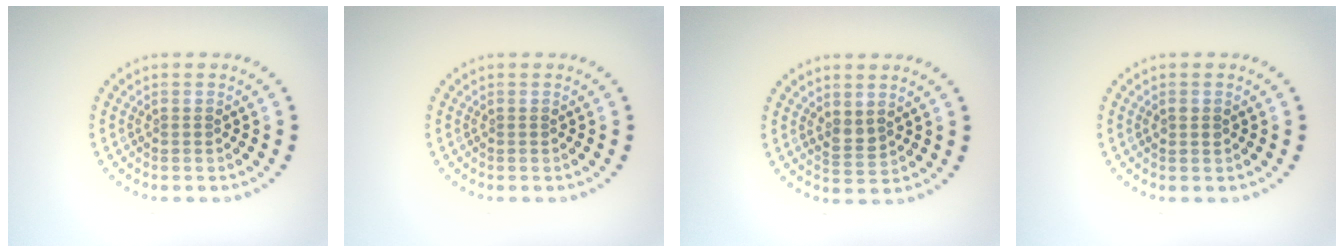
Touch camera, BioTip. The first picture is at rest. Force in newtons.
{"total": 0.0}
{"total": 1.5, "press": 1.4, "slide": 0.7}
{"total": 0.9, "press": 0.9, "slide": 0.1}